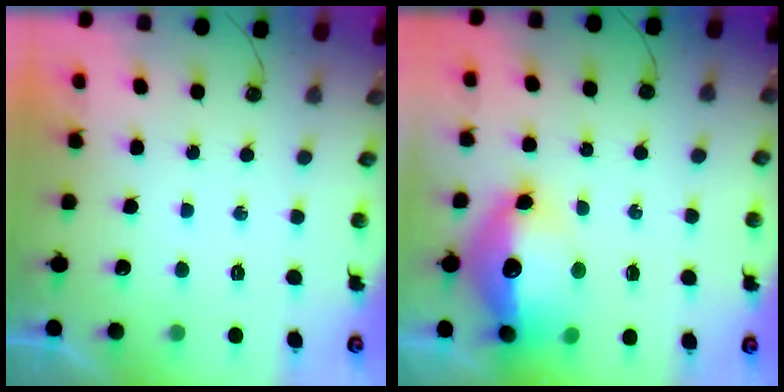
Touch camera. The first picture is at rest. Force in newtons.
{"total": 21.4, "press": 17.2, "slide": 12.7}